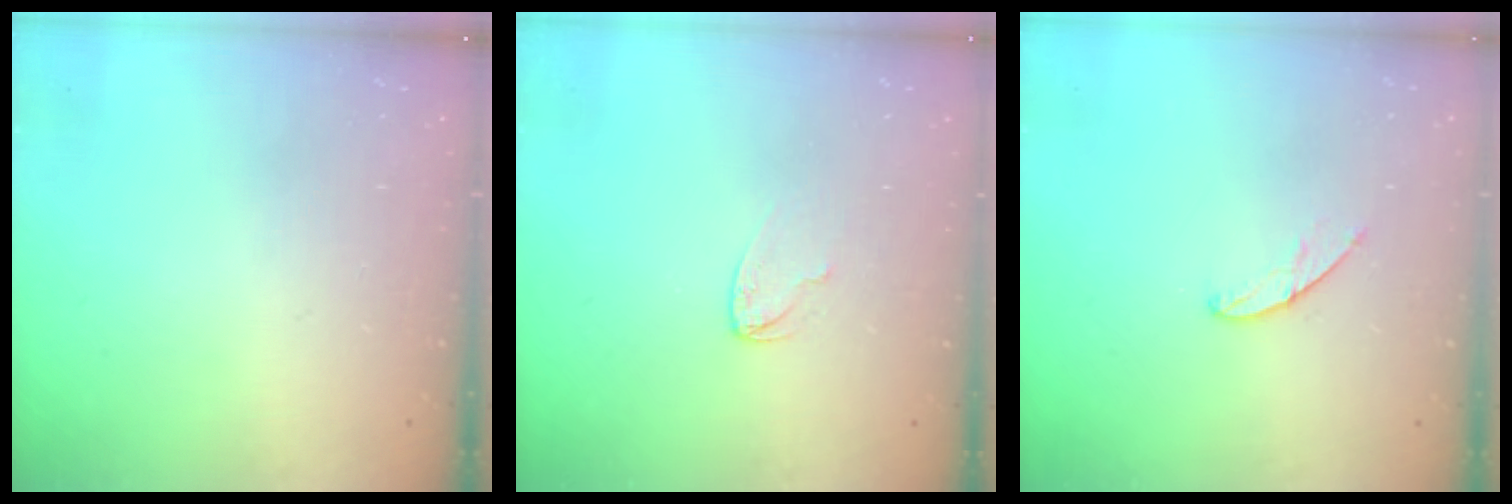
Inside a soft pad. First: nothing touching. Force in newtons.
{"total": 3.9, "press": 3.9, "slide": 0.4}
{"total": 5.5, "press": 5.5, "slide": 0.5}